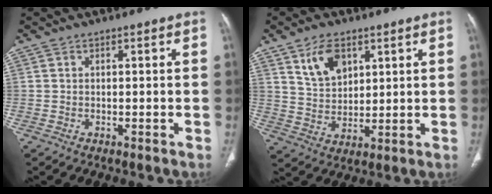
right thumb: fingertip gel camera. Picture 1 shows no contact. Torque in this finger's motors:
{"motor_torque": [-0.63, 0.75, 0.10, -0.02, 0.17]}